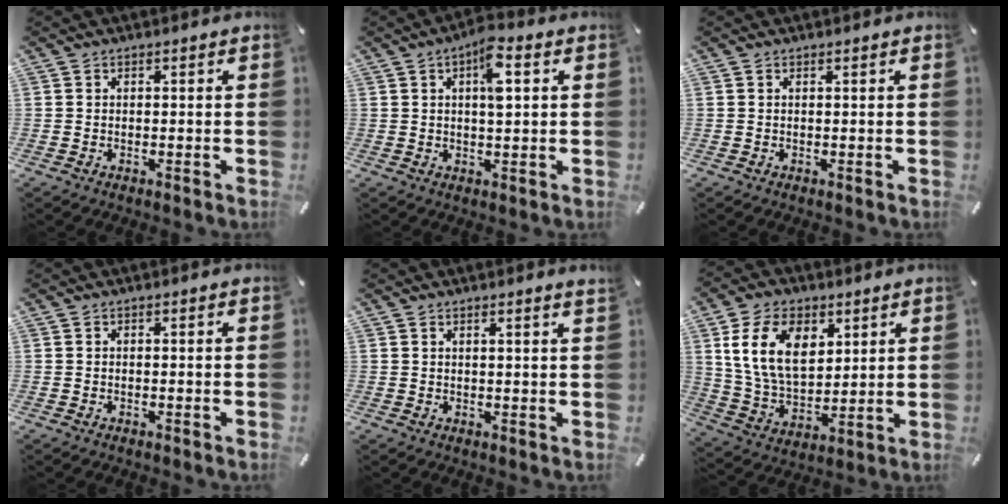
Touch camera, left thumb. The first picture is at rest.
{"total": 6.7, "force": [2.1, 2.2, 5.9], "torque": [-0.097, 0.000, 0.029]}
{"total": 0.0}
{"total": 0.0}
{"total": 1.7, "force": [1.3, -0.3, 1.1], "torque": [-0.021, -0.004, 0.023]}
{"total": 14.6, "force": [5.8, 9.9, 9.1], "torque": [-0.193, -0.004, 0.109]}